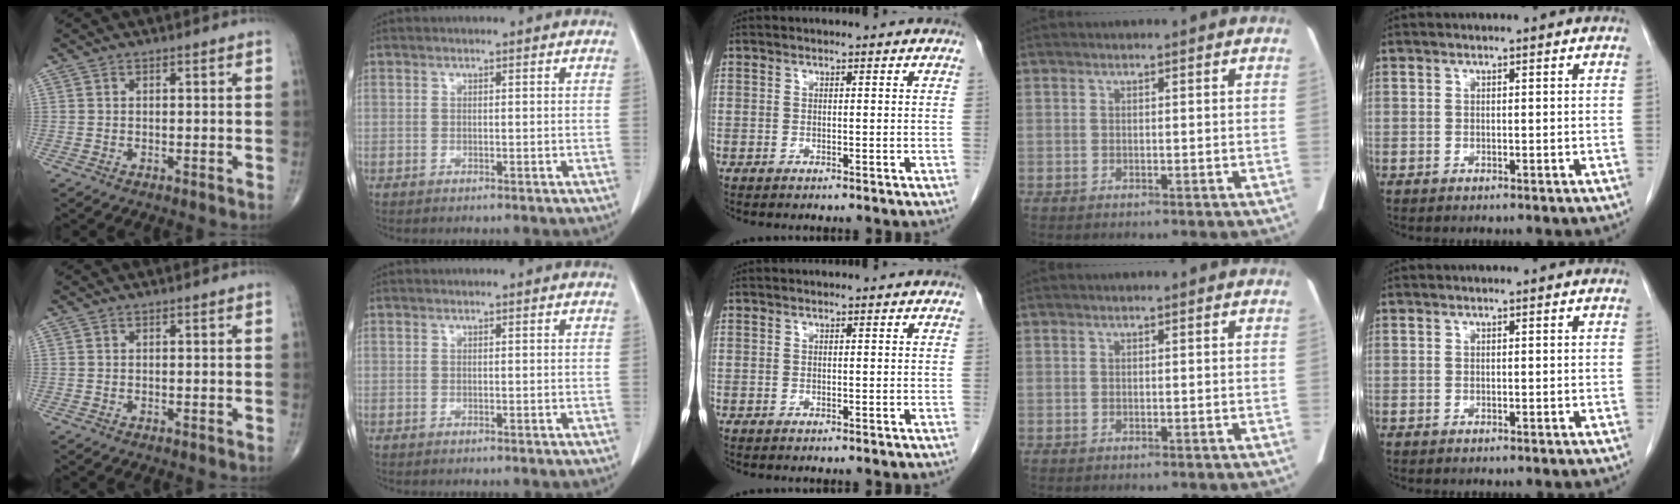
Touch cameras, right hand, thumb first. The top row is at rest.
{}